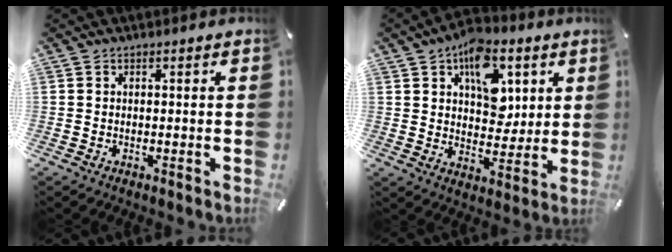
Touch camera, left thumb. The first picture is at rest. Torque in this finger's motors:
{"motor_torque": [2.03, 2.17, 1.37, -1.18, 0.41]}